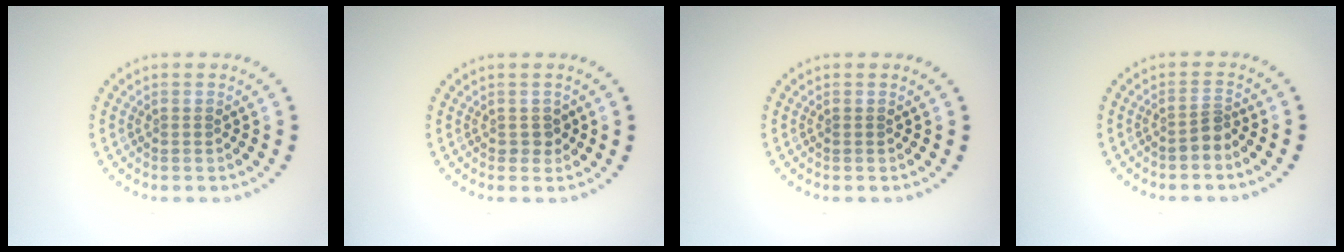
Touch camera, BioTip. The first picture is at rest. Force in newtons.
{"total": 1.1, "press": 1.0, "slide": 0.4}
{"total": 0.0}
{"total": 1.7, "press": 1.2, "slide": 1.1}